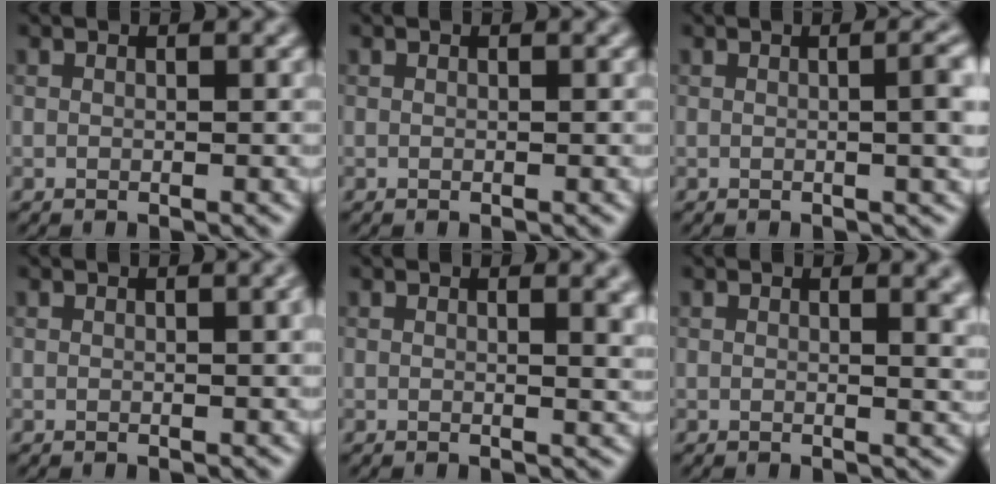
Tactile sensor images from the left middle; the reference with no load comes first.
{"total": 0.0}
{"total": 4.5, "force": [0.2, 1.5, 4.2], "torque": [-0.044, 0.010, 0.000]}
{"total": 1.5, "force": [0.3, 0.4, 1.4], "torque": [-0.016, 0.005, 0.002]}
{"total": 2.8, "force": [1.0, 1.0, 2.4], "torque": [-0.017, 0.001, 0.010]}
{"total": 2.9, "force": [1.2, 1.2, 2.4], "torque": [-0.016, 0.001, 0.014]}